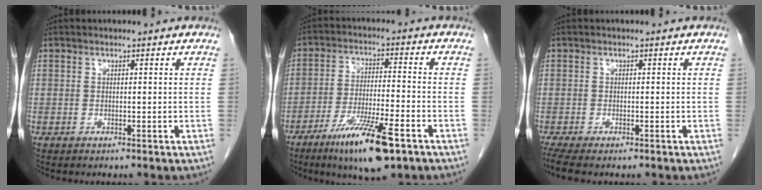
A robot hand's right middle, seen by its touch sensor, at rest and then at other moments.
{"total": 12.0, "force": [-7.1, 1.5, 9.5], "torque": [-0.178, -0.026, -0.119]}
{"total": 3.7, "force": [-2.8, 1.0, 2.2], "torque": [-0.046, -0.012, -0.048]}